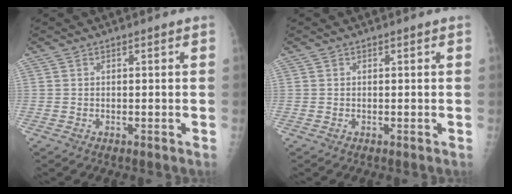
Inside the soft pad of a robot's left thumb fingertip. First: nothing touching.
{"total": 0.0}